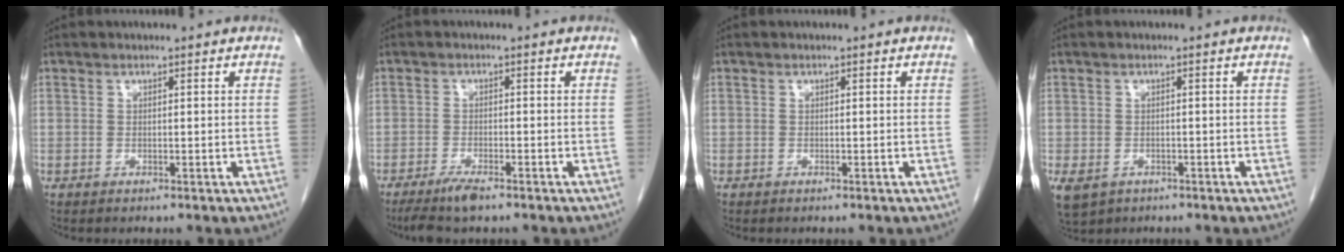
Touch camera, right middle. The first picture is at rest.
{"total": 4.3, "force": [-3.2, 0.6, 2.7], "torque": [-0.056, -0.010, -0.059]}
{"total": 0.0}
{"total": 7.5, "force": [-3.9, 5.6, 3.0], "torque": [-0.081, -0.009, -0.055]}